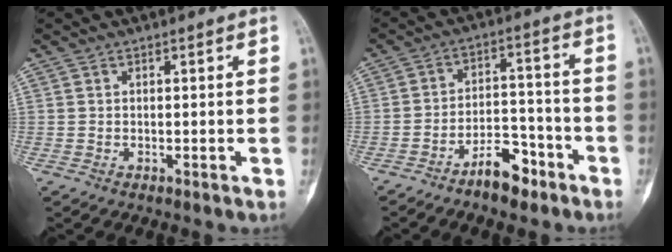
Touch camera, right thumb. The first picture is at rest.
{"total": 7.7, "force": [-5.4, 3.4, 4.3], "torque": [-0.057, 0.052, -0.092]}